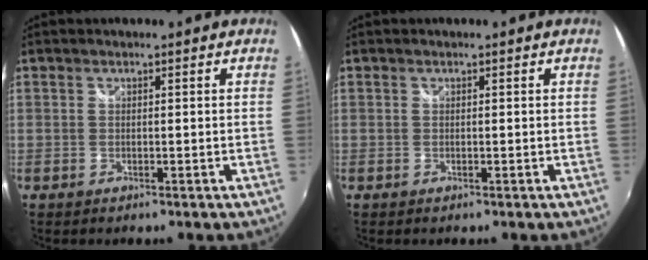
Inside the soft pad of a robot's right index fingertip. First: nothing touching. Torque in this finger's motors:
{"motor_torque": [0.00, 0.00, 0.02, 0.00]}